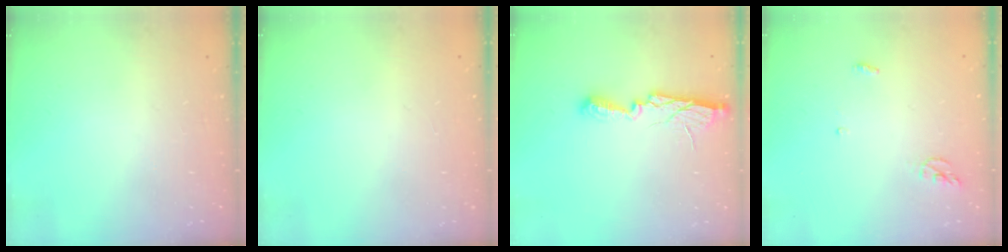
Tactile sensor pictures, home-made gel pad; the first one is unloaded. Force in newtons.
{"total": 0.9, "press": 0.9, "slide": 0.0}
{"total": 9.7, "press": 9.7, "slide": 0.9}
{"total": 4.3, "press": 4.3, "slide": 0.3}